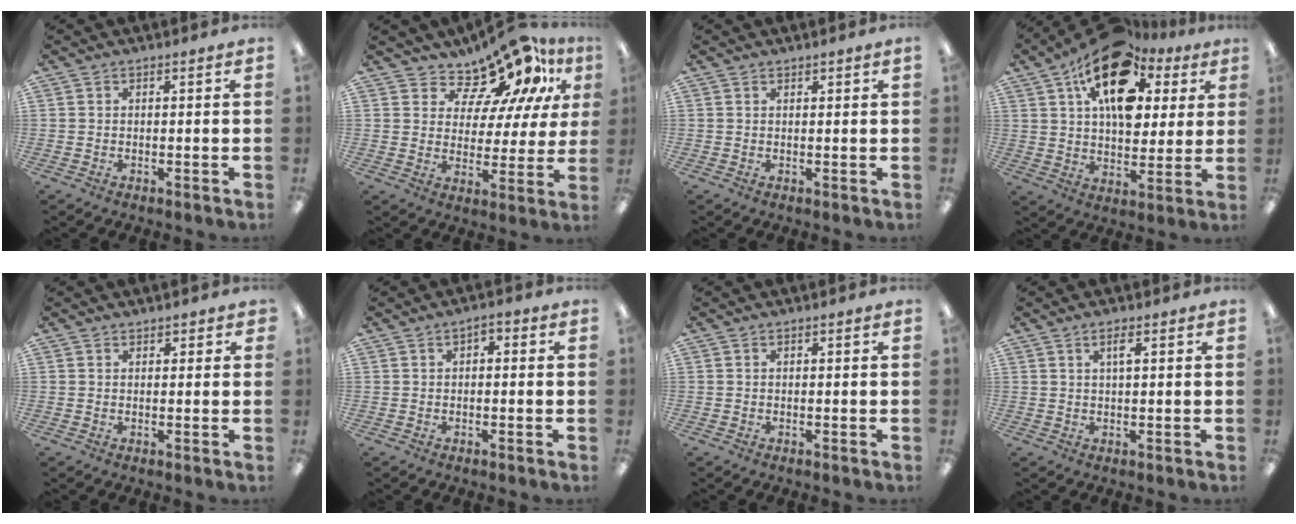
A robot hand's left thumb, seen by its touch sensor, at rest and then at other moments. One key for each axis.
{"total": 14.6, "fx": 11.6, "fy": 6.2, "fz": 6.3, "tx": -0.110, "ty": -0.093, "tz": 0.200}
{"total": 0.6, "fx": 0.6, "fy": 0.0, "fz": 0.0, "tx": 0.000, "ty": -0.001, "tz": 0.012}
{"total": 19.5, "fx": 9.9, "fy": 11.0, "fz": 12.7, "tx": -0.193, "ty": -0.037, "tz": 0.172}
{"total": 1.3, "fx": 1.0, "fy": 0.9, "fz": 0.1, "tx": 0.006, "ty": -0.001, "tz": 0.017}
{"total": 1.6, "fx": -0.3, "fy": 1.0, "fz": 1.2, "tx": -0.022, "ty": 0.006, "tz": -0.006}
{"total": 0.0}
{"total": 2.5, "fx": 1.3, "fy": 0.6, "fz": 2.0, "tx": -0.035, "ty": 0.000, "tz": 0.020}